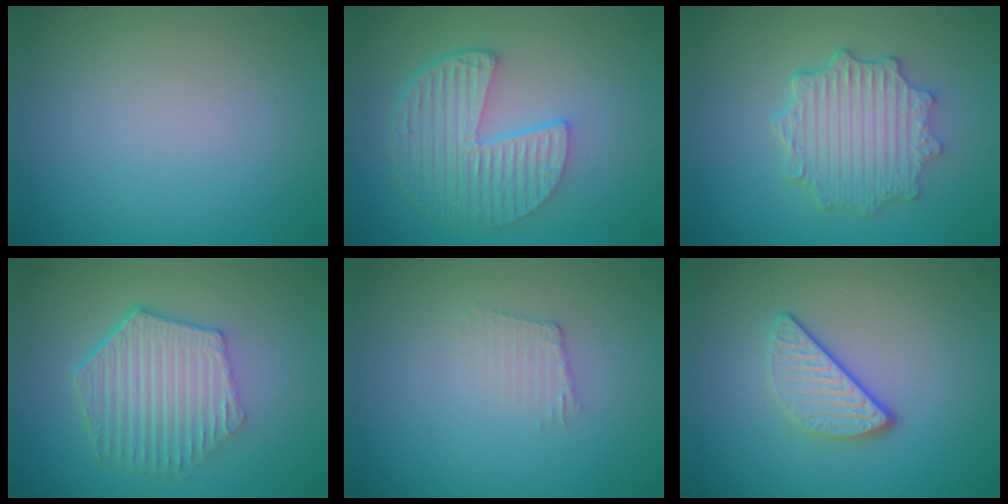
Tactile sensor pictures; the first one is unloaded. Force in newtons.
{"total": 5.6, "press": 4.1, "slide": 3.8}
{"total": 5.2, "press": 4.2, "slide": 3.0}
{"total": 6.0, "press": 4.5, "slide": 4.0}
{"total": 1.2, "press": 1.2, "slide": 0.2}
{"total": 2.9, "press": 2.4, "slide": 1.7}